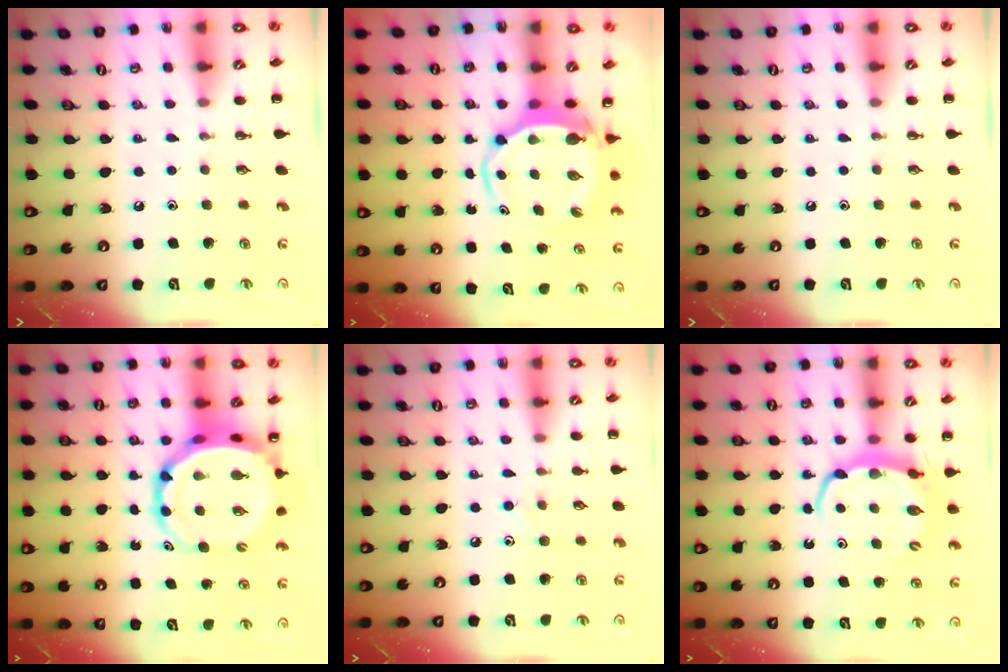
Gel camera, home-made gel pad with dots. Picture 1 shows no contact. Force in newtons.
{"total": 6.2, "press": 6.0, "slide": 1.6}
{"total": 0.0}
{"total": 9.6, "press": 9.3, "slide": 2.5}
{"total": 6.4, "press": 6.1, "slide": 2.2}
{"total": 6.2, "press": 6.2, "slide": 0.3}